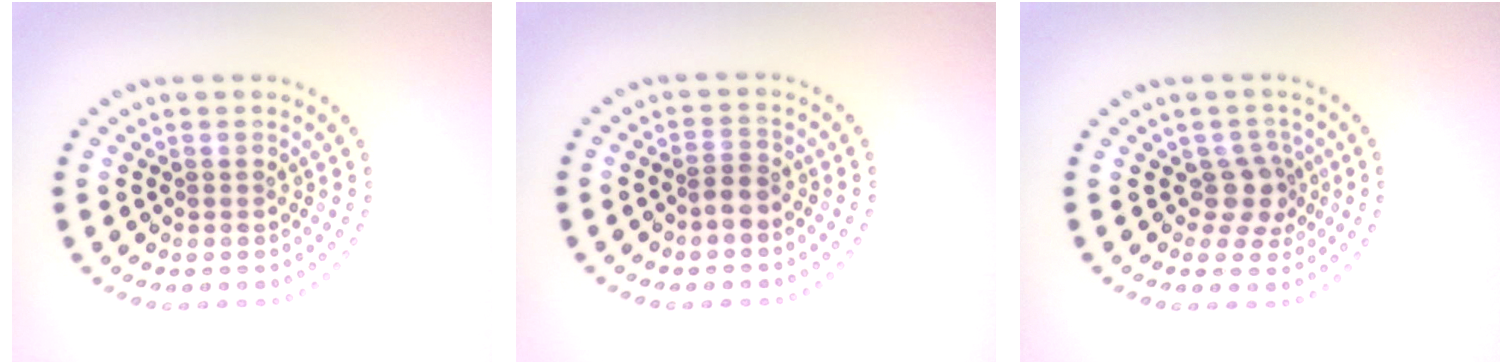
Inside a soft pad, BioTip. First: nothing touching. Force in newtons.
{"total": 1.9, "press": 1.5, "slide": 1.1}
{"total": 2.7, "press": 2.0, "slide": 1.8}